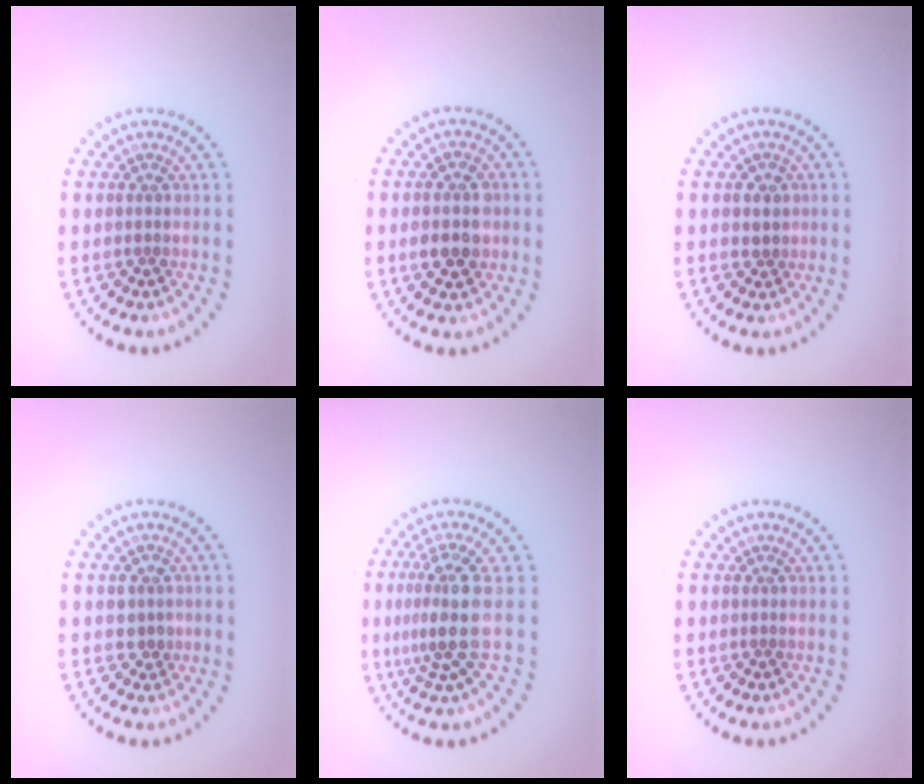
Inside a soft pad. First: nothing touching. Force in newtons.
{"total": 3.7, "press": 3.7, "slide": 0.3}
{"total": 1.2, "press": 1.0, "slide": 0.7}
{"total": 1.4, "press": 1.3, "slide": 0.6}
{"total": 3.9, "press": 2.8, "slide": 2.6}
{"total": 0.0}